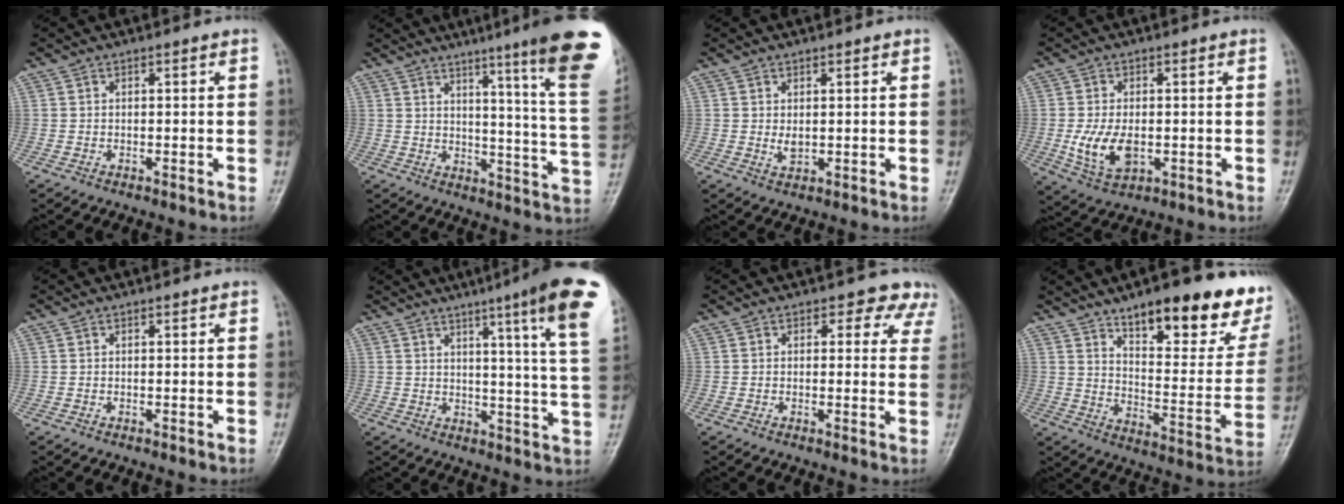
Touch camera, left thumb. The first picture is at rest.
{"total": 21.2, "force": [13.3, 0.1, 16.5], "torque": [-0.197, -0.088, 0.161]}
{"total": 2.0, "force": [0.6, 1.2, 1.5], "torque": [-0.024, -0.008, 0.015]}
{"total": 8.0, "force": [-1.1, 4.7, 6.3], "torque": [-0.118, -0.010, -0.013]}
{"total": 0.0}
{"total": 17.2, "force": [9.1, 0.6, 14.6], "torque": [-0.180, -0.041, 0.102]}
{"total": 5.6, "force": [4.2, 3.4, 1.4], "torque": [0.027, -0.016, 0.027]}
{"total": 24.4, "force": [15.9, 7.8, 16.7], "torque": [-0.182, -0.076, 0.224]}